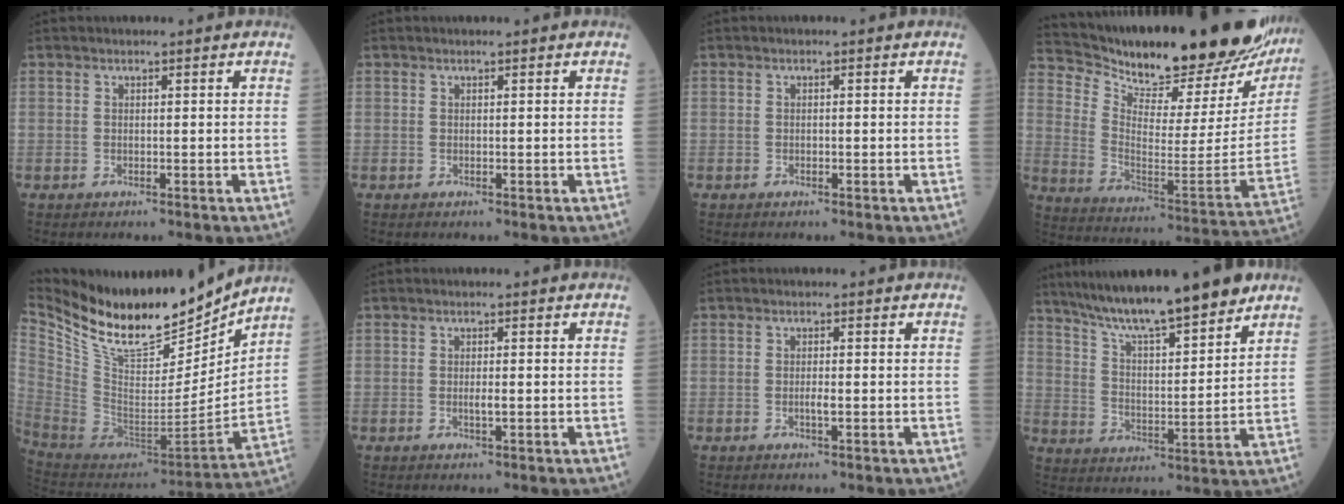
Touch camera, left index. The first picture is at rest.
{"total": 0.0}
{"total": 0.0}
{"total": 29.0, "force": [25.8, 5.5, 12.1], "torque": [-0.210, -0.092, 0.354]}
{"total": 22.3, "force": [19.2, 5.2, 10.1], "torque": [-0.197, -0.034, 0.334]}
{"total": 1.1, "force": [-0.3, 0.2, 1.0], "torque": [-0.019, -0.005, -0.006]}
{"total": 1.2, "force": [-0.5, 0.2, 1.0], "torque": [-0.021, -0.004, -0.008]}
{"total": 17.0, "force": [13.9, 1.5, 9.6], "torque": [-0.153, 0.006, 0.230]}